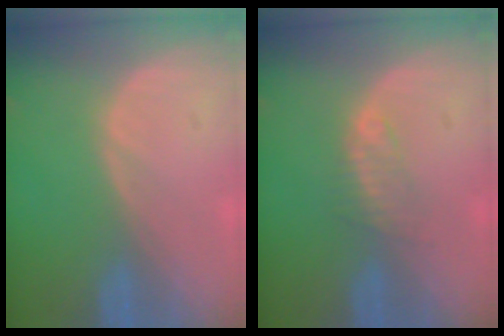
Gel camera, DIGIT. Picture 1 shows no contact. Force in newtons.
{"total": 2.3, "press": 2.3, "slide": 0.2}